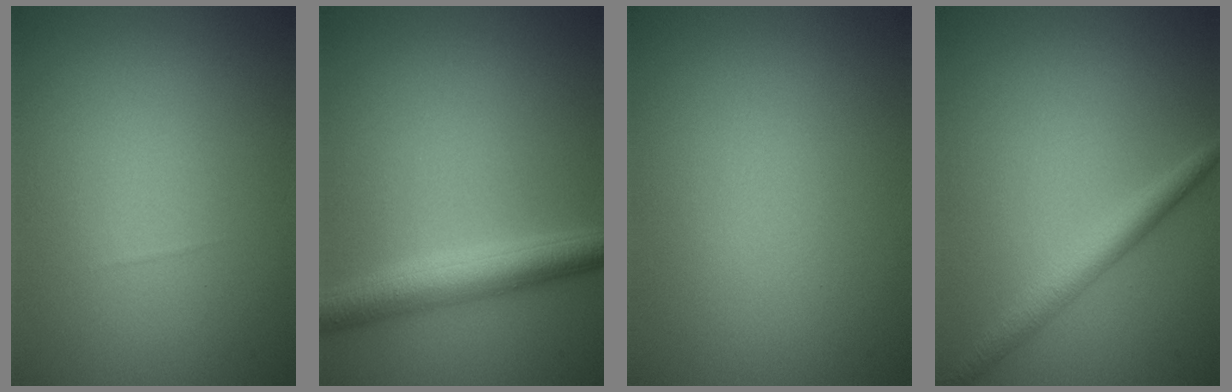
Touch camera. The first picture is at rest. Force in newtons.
{"total": 4.3, "press": 4.3, "slide": 0.1}
{"total": 0.0}
{"total": 2.7, "press": 2.7, "slide": 0.0}